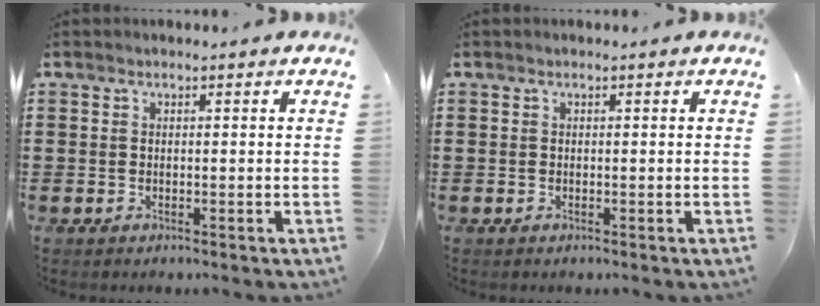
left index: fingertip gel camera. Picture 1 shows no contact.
{"total": 0.0}